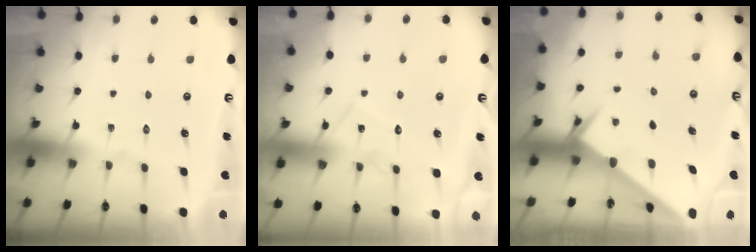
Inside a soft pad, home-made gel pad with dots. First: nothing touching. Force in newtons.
{"total": 10.2, "press": 10.2, "slide": 0.7}
{"total": 2.6, "press": 2.6, "slide": 0.3}